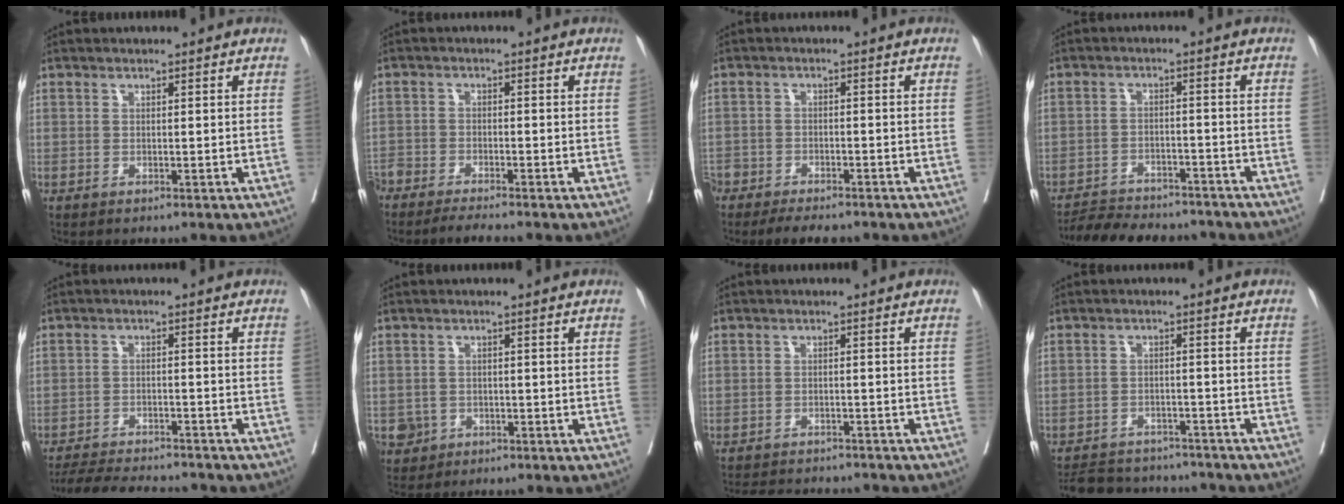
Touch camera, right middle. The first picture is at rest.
{"total": 6.4, "force": [-5.8, 0.4, 2.6], "torque": [-0.038, -0.012, -0.101]}
{"total": 8.7, "force": [-7.3, 3.2, 3.4], "torque": [-0.060, -0.005, -0.111]}
{"total": 12.4, "force": [-11.5, 3.1, 3.4], "torque": [-0.057, 0.009, -0.160]}
{"total": 11.8, "force": [-11.0, 1.7, 4.0], "torque": [-0.065, -0.006, -0.159]}
{"total": 3.8, "force": [-1.6, 3.4, 0.2], "torque": [-0.002, 0.008, -0.025]}
{"total": 9.0, "force": [-8.4, 2.3, 2.3], "torque": [-0.035, 0.001, -0.109]}
{"total": 12.5, "force": [-11.4, 4.0, 3.0], "torque": [-0.059, 0.009, -0.155]}